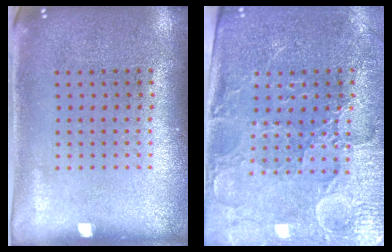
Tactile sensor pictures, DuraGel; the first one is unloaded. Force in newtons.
{"total": 3.5, "press": 3.4, "slide": 1.1}